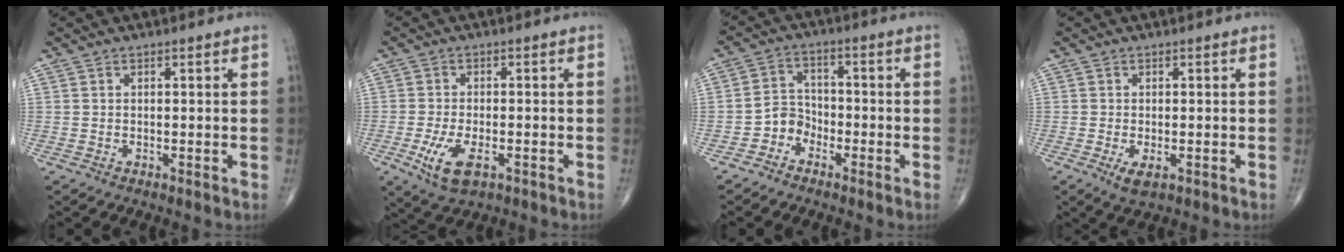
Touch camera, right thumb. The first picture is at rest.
{"total": 7.1, "force": [-2.7, 3.3, 5.7], "torque": [-0.115, -0.001, -0.043]}
{"total": 4.5, "force": [-2.7, 3.5, 0.9], "torque": [0.008, 0.026, -0.063]}
{"total": 2.9, "force": [-1.0, 1.3, 2.3], "torque": [-0.046, -0.007, -0.016]}